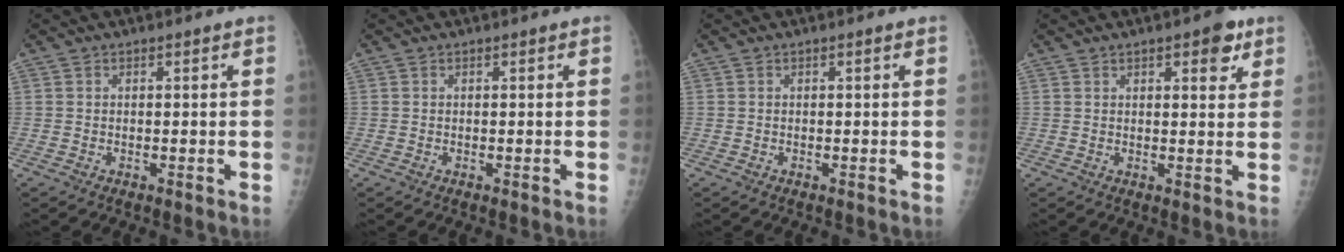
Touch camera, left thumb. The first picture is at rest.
{"total": 0.0}
{"total": 0.0}
{"total": 4.9, "force": [2.7, 2.0, 3.5], "torque": [-0.029, -0.009, 0.029]}